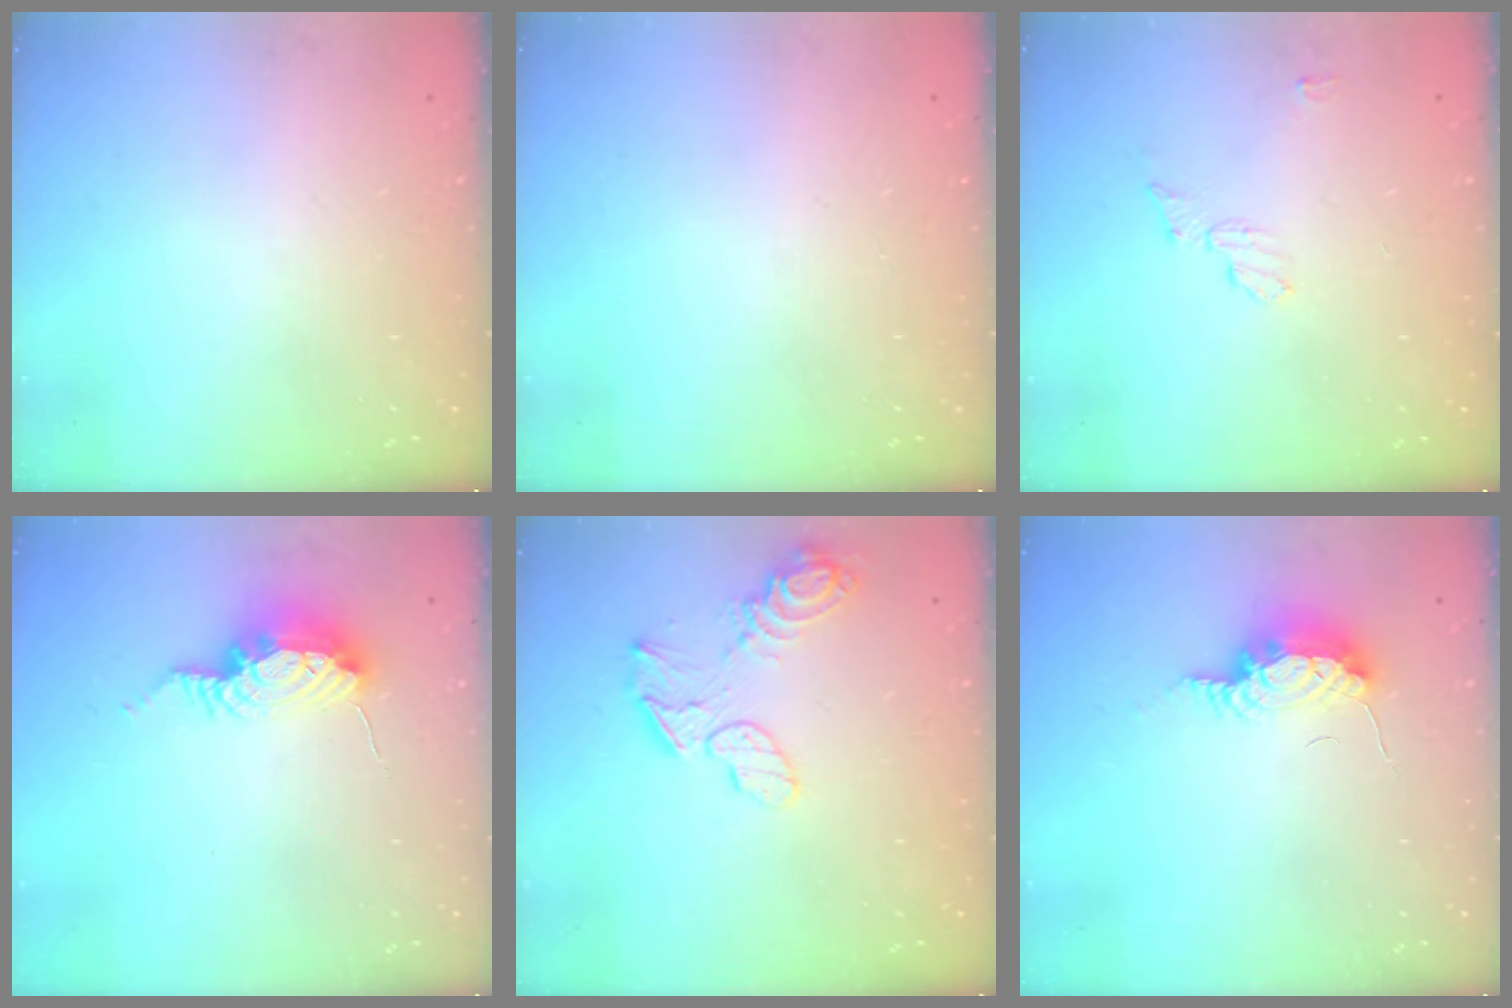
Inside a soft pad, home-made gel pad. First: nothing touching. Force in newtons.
{"total": 0.0}
{"total": 5.6, "press": 5.6, "slide": 0.4}
{"total": 8.9, "press": 8.6, "slide": 2.1}
{"total": 10.6, "press": 10.4, "slide": 2.1}
{"total": 14.8, "press": 10.1, "slide": 10.8}